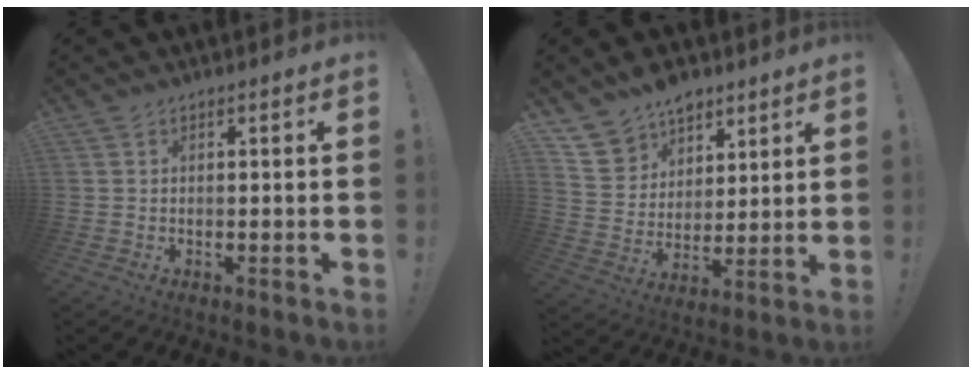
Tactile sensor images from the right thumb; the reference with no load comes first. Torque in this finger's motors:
{"motor_torque": [-0.81, 0.82, 0.07, 0.07, 0.00]}